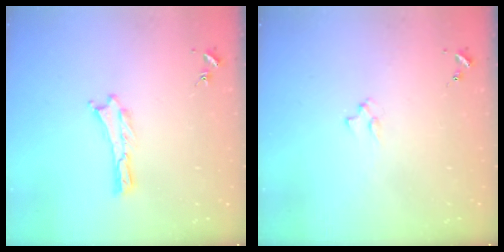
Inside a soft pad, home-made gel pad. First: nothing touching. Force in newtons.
{"total": 1.3, "press": 1.3, "slide": 0.3}